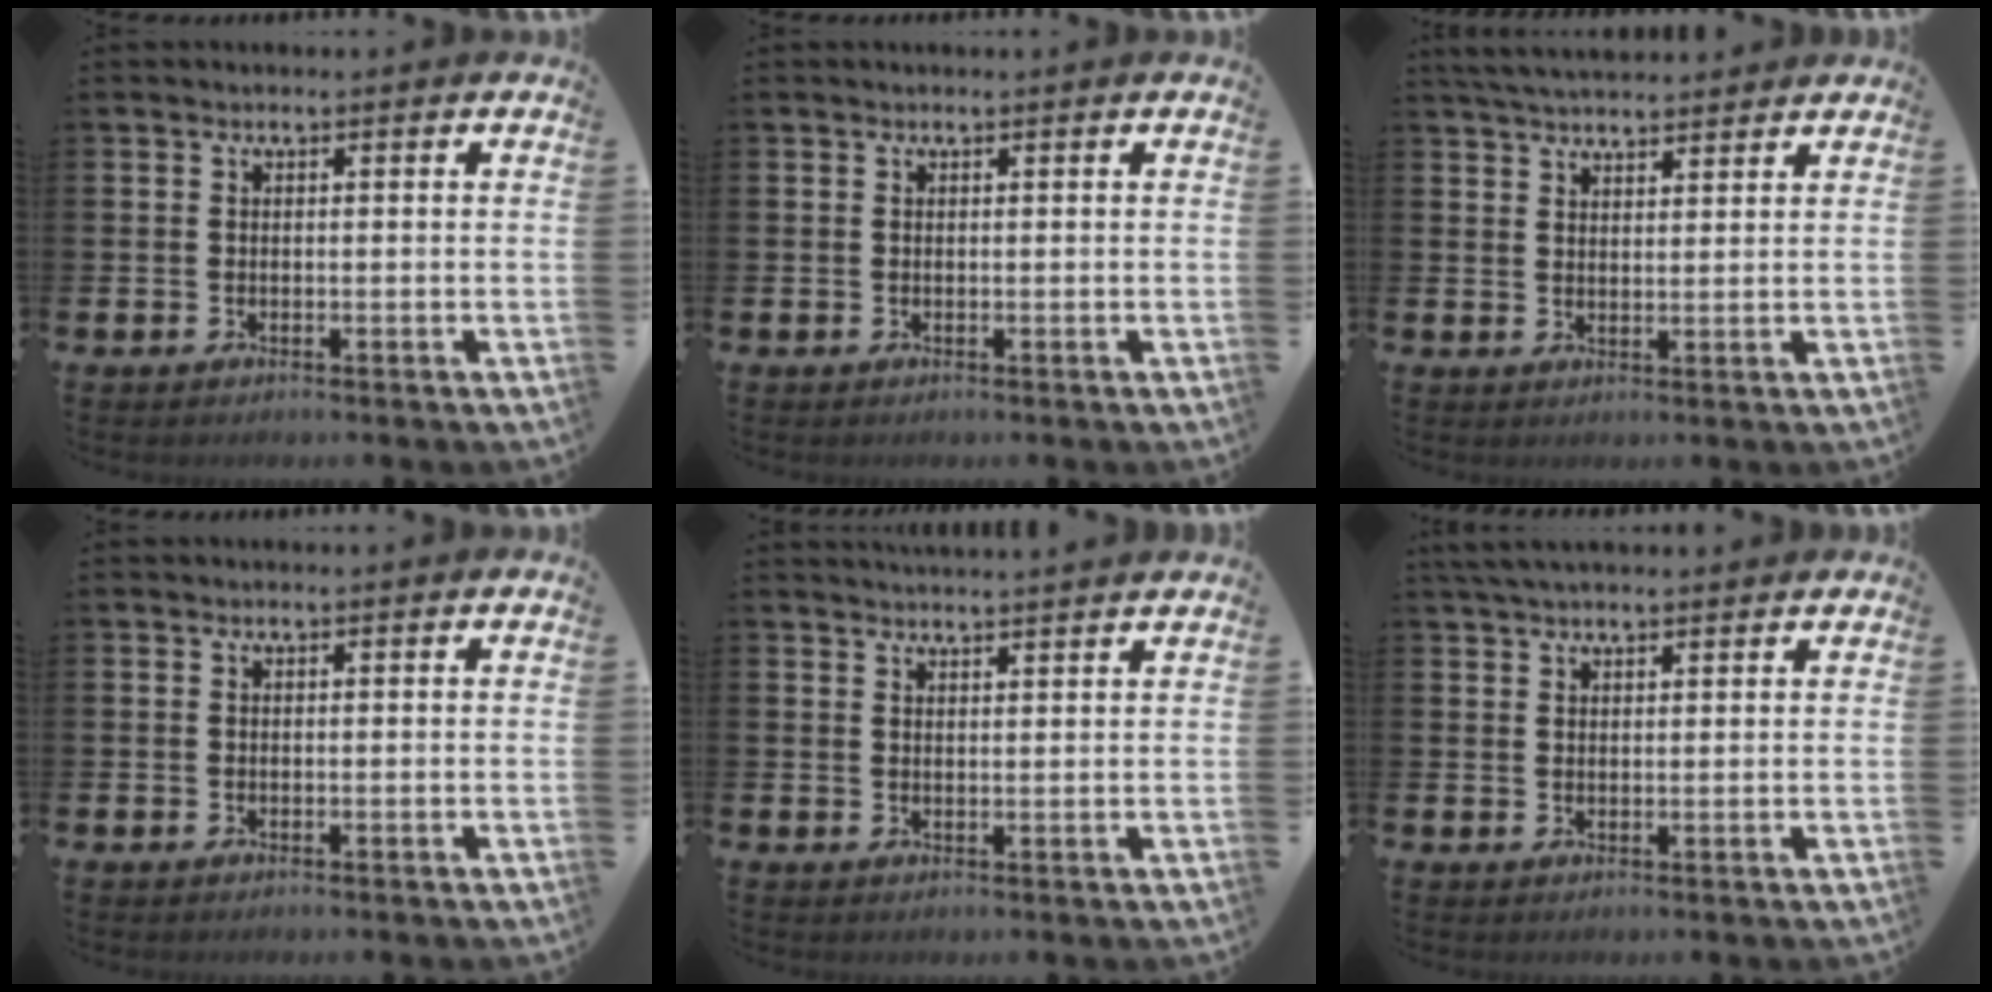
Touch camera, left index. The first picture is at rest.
{"total": 0.0}
{"total": 4.4, "force": [4.3, 0.7, 0.7], "torque": [-0.021, -0.016, 0.079]}
{"total": 0.0}
{"total": 2.7, "force": [2.7, -0.3, 0.0], "torque": [-0.004, -0.015, 0.050]}
{"total": 3.4, "force": [3.0, 0.7, 1.3], "torque": [-0.029, -0.002, 0.056]}